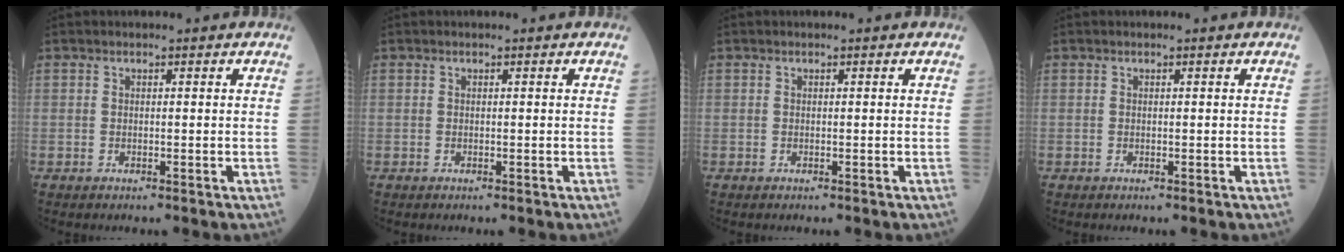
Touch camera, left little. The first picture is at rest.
{"total": 0.0}
{"total": 0.0}
{"total": 0.0}